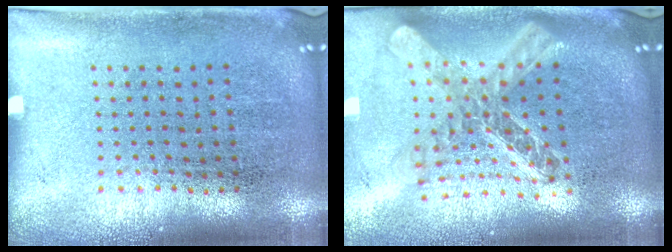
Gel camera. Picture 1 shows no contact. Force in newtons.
{"total": 2.4, "press": 1.9, "slide": 1.4}